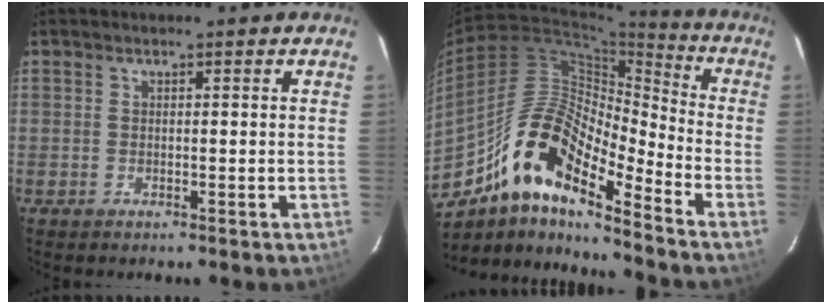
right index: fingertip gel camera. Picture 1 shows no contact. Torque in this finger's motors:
{"motor_torque": [0.76, -0.81, 1.02, 0.21]}